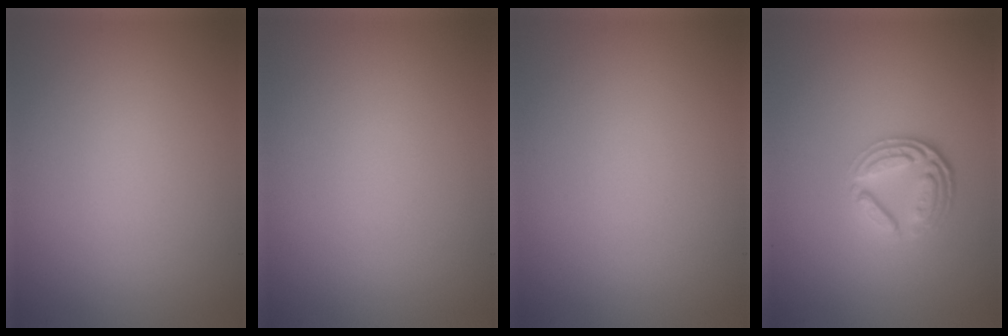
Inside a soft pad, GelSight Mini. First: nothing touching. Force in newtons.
{"total": 0.0}
{"total": 0.0}
{"total": 3.8, "press": 2.8, "slide": 2.6}